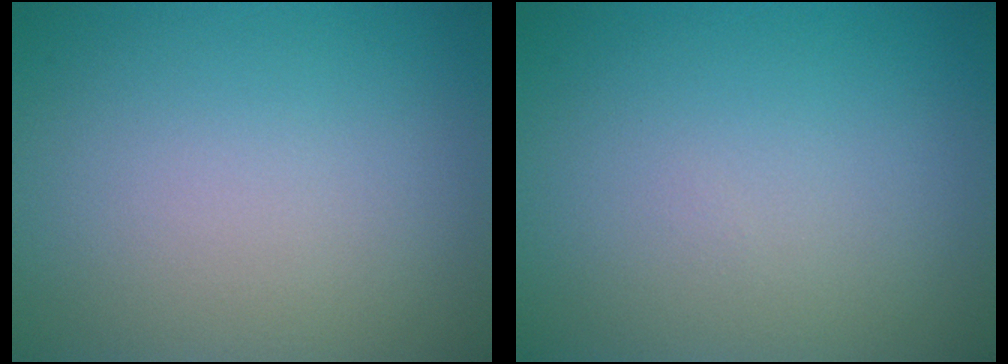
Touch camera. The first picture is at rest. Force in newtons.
{"total": 0.0}